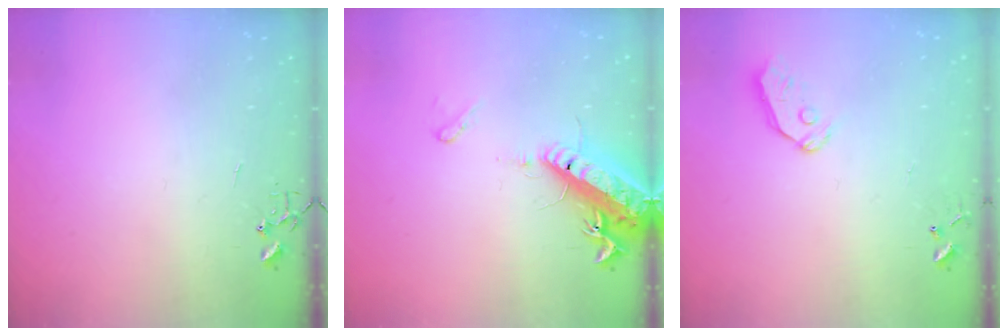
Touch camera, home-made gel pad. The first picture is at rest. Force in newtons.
{"total": 16.9, "press": 16.5, "slide": 3.9}
{"total": 6.1, "press": 6.1, "slide": 0.6}